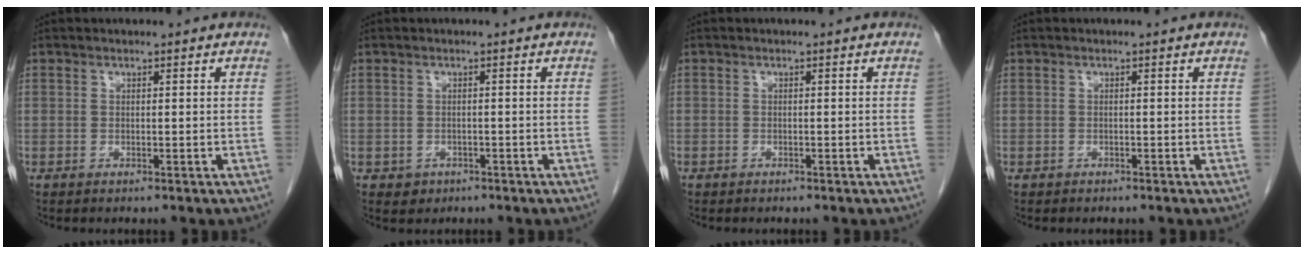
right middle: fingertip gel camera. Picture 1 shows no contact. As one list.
[{"total": 1.6, "force": [-0.8, 1.3, 0.3], "torque": [-0.007, 0.003, -0.007]}, {"total": 0.5, "force": [-0.4, 0.3, 0.1], "torque": [-0.006, 0.003, -0.009]}, {"total": 0.0}]